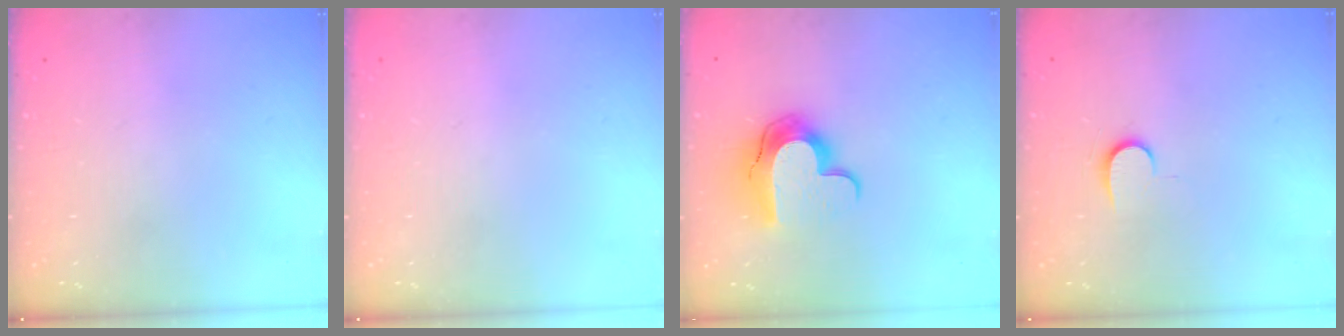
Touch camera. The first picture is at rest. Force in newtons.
{"total": 0.0}
{"total": 12.5, "press": 12.5, "slide": 0.7}
{"total": 6.9, "press": 6.9, "slide": 0.8}